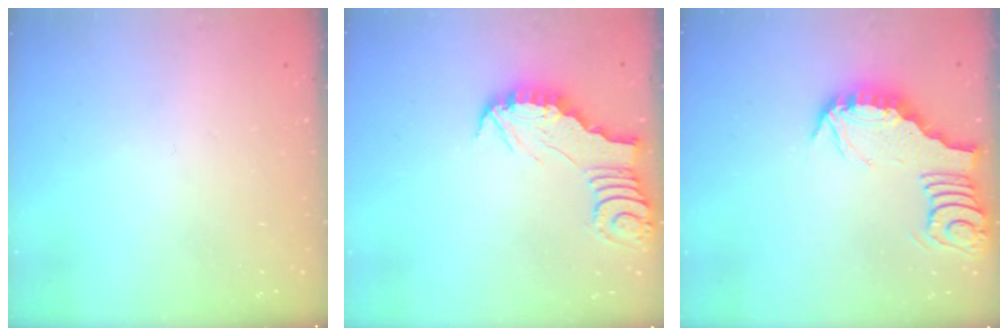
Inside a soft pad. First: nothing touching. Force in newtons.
{"total": 2.9, "press": 2.9, "slide": 0.3}
{"total": 3.5, "press": 3.5, "slide": 0.3}